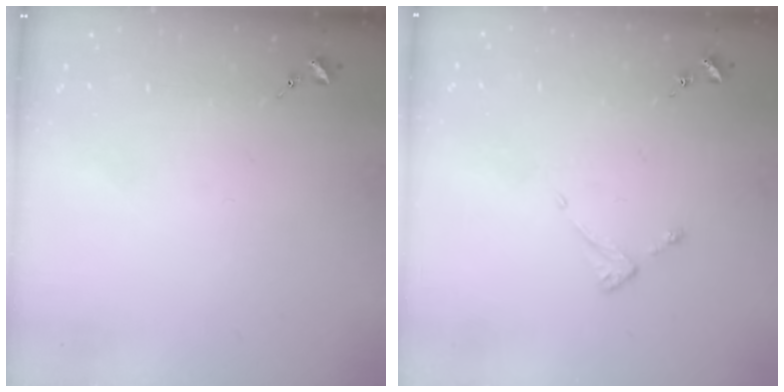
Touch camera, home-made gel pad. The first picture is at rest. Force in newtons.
{"total": 2.6, "press": 2.6, "slide": 0.3}